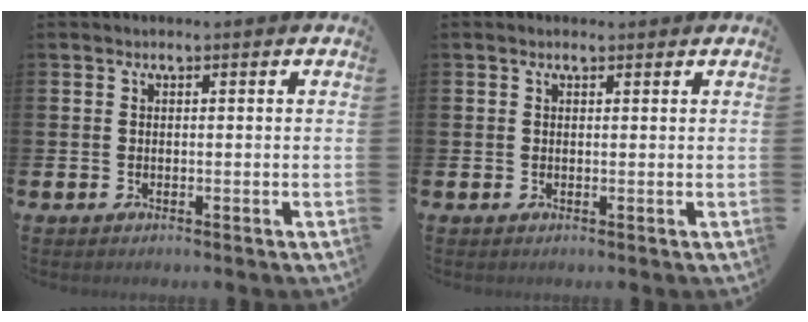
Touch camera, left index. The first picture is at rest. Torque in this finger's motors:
{"motor_torque": [1.05, -1.09, -0.04, 0.01]}